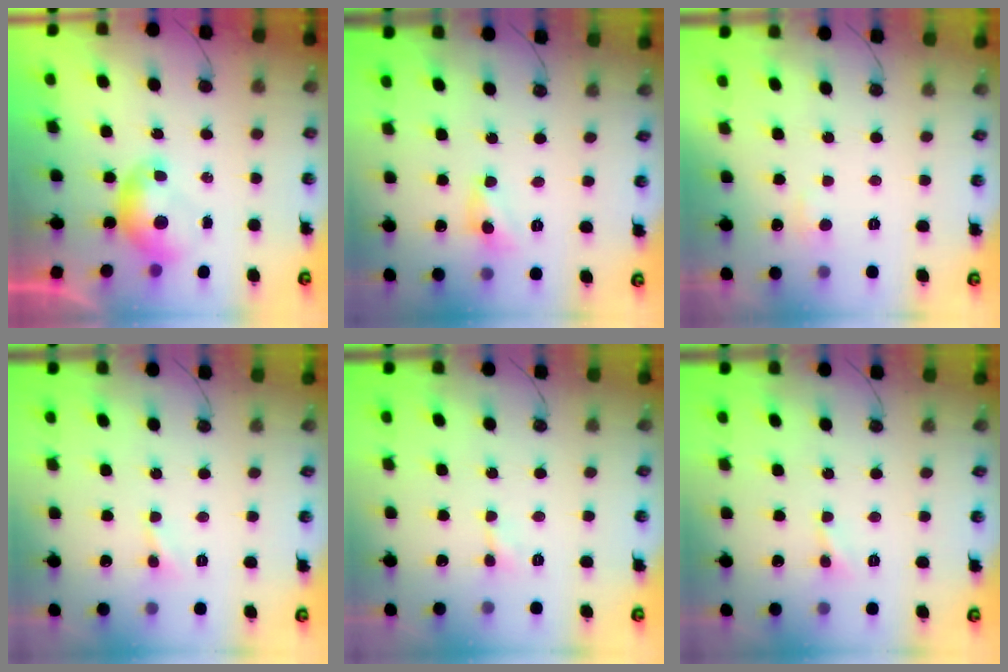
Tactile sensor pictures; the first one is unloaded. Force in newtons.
{"total": 1.9, "press": 1.9, "slide": 0.2}
{"total": 1.9, "press": 1.8, "slide": 0.6}
{"total": 1.5, "press": 1.4, "slide": 0.5}
{"total": 2.3, "press": 2.2, "slide": 0.6}
{"total": 1.5, "press": 1.4, "slide": 0.5}